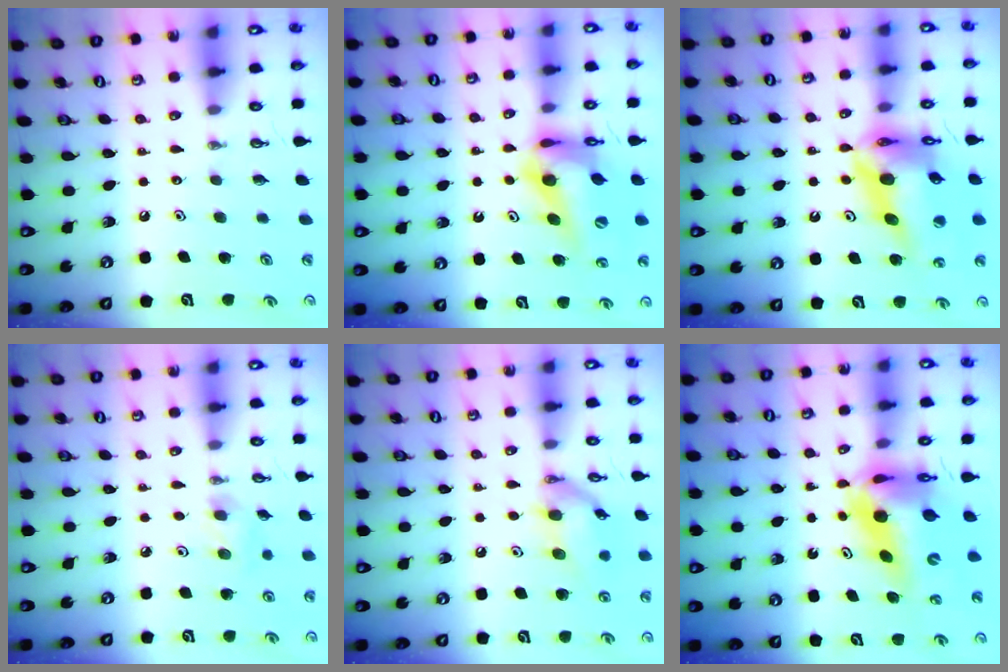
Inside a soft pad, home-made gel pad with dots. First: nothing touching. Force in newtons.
{"total": 14.2, "press": 14.2, "slide": 1.5}
{"total": 19.4, "press": 19.3, "slide": 1.8}
{"total": 7.5, "press": 6.4, "slide": 4.0}
{"total": 13.3, "press": 13.2, "slide": 0.8}
{"total": 12.2, "press": 12.2, "slide": 1.2}